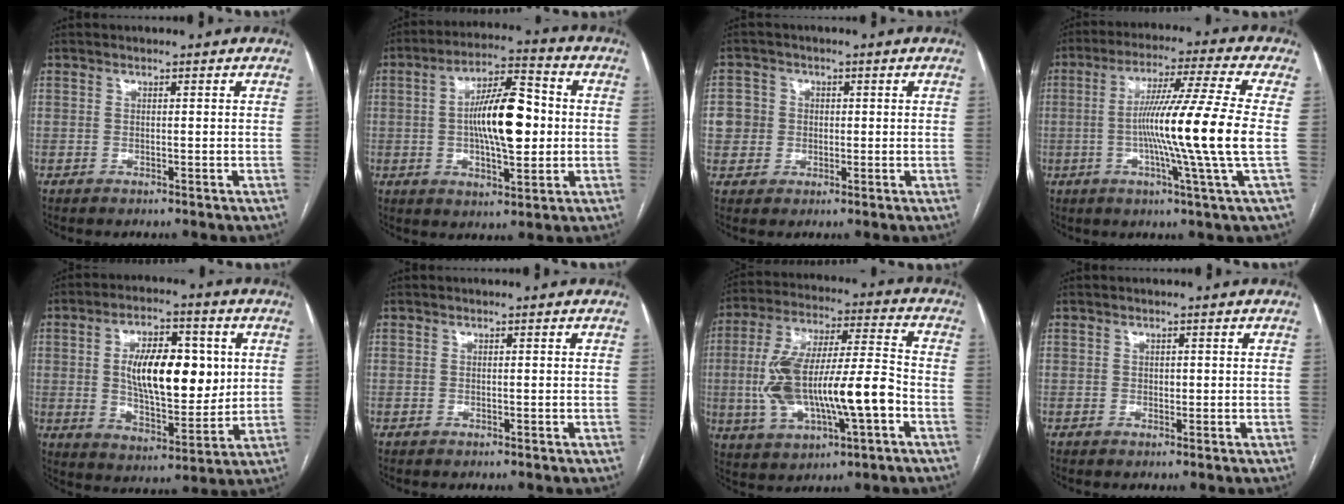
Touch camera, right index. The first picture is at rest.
{"total": 12.0, "force": [0.1, 3.7, 11.4], "torque": [-0.200, 0.019, 0.002]}
{"total": 5.1, "force": [0.2, 5.0, 0.9], "torque": [-0.017, 0.014, 0.005]}
{"total": 15.3, "force": [-1.5, -2.7, 14.9], "torque": [-0.259, -0.015, -0.034]}
{"total": 14.7, "force": [2.4, 6.2, 13.1], "torque": [-0.221, 0.010, 0.044]}
{"total": 0.0}
{"total": 18.1, "force": [-3.7, 4.6, 17.1], "torque": [-0.335, 0.019, -0.053]}
{"total": 0.7, "force": [0.0, 0.5, 0.4], "torque": [-0.005, 0.001, 0.001]}